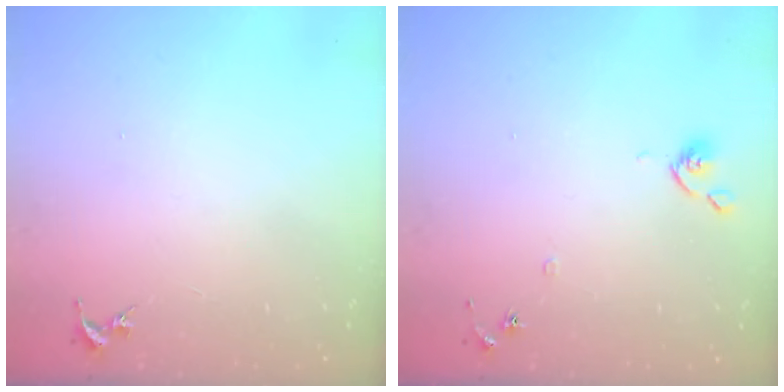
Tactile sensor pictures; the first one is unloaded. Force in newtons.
{"total": 6.9, "press": 6.9, "slide": 0.6}